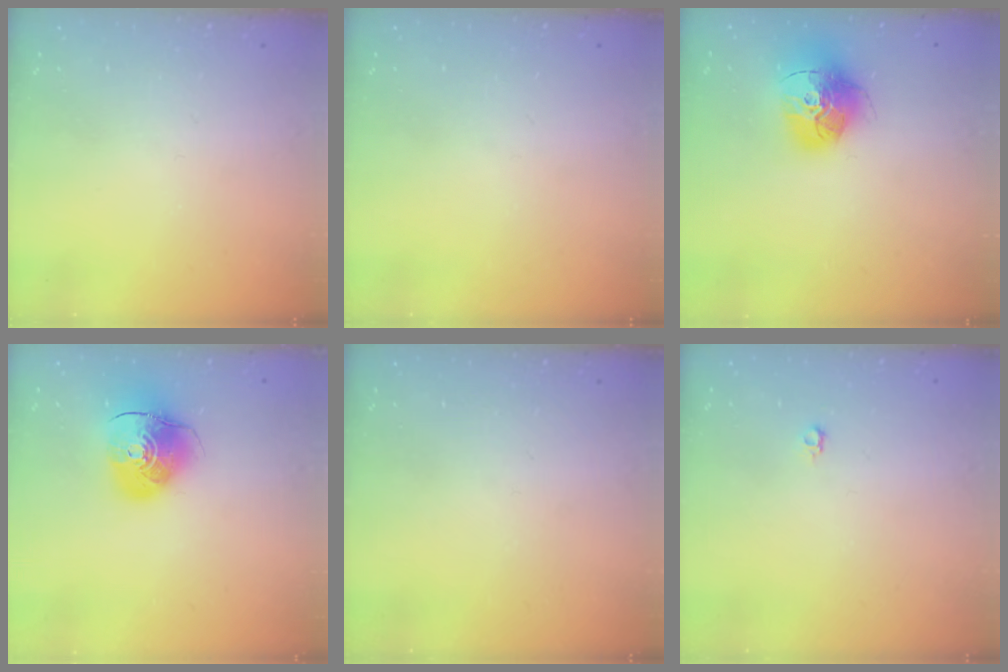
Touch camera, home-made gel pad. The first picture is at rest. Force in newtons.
{"total": 0.0}
{"total": 16.5, "press": 16.4, "slide": 1.5}
{"total": 10.8, "press": 10.6, "slide": 1.7}
{"total": 0.0}
{"total": 3.6, "press": 3.5, "slide": 0.8}